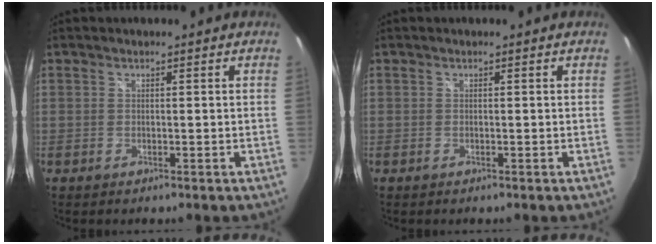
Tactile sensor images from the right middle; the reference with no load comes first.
{"total": 0.0}